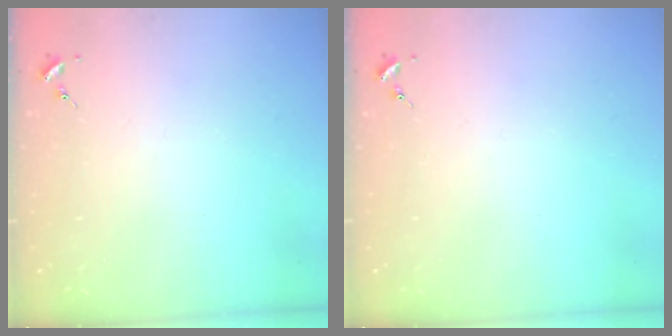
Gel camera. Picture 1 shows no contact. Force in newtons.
{"total": 0.0}